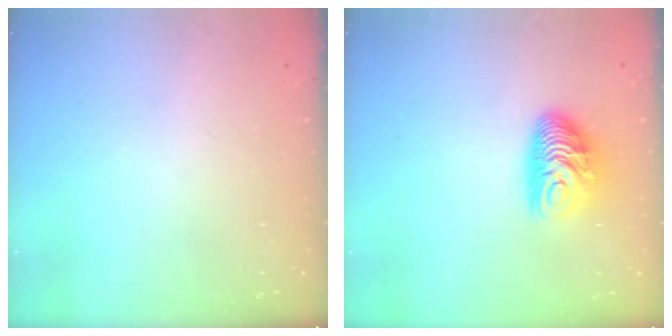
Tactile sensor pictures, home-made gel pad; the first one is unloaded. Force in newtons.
{"total": 9.8, "press": 9.8, "slide": 0.7}